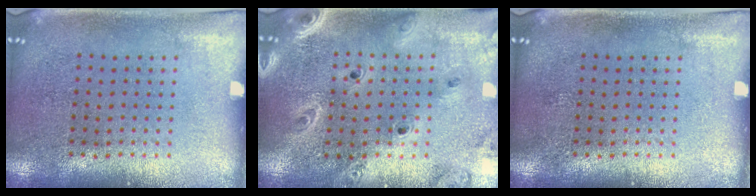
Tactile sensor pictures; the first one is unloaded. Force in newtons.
{"total": 2.5, "press": 2.2, "slide": 1.2}
{"total": 0.0}